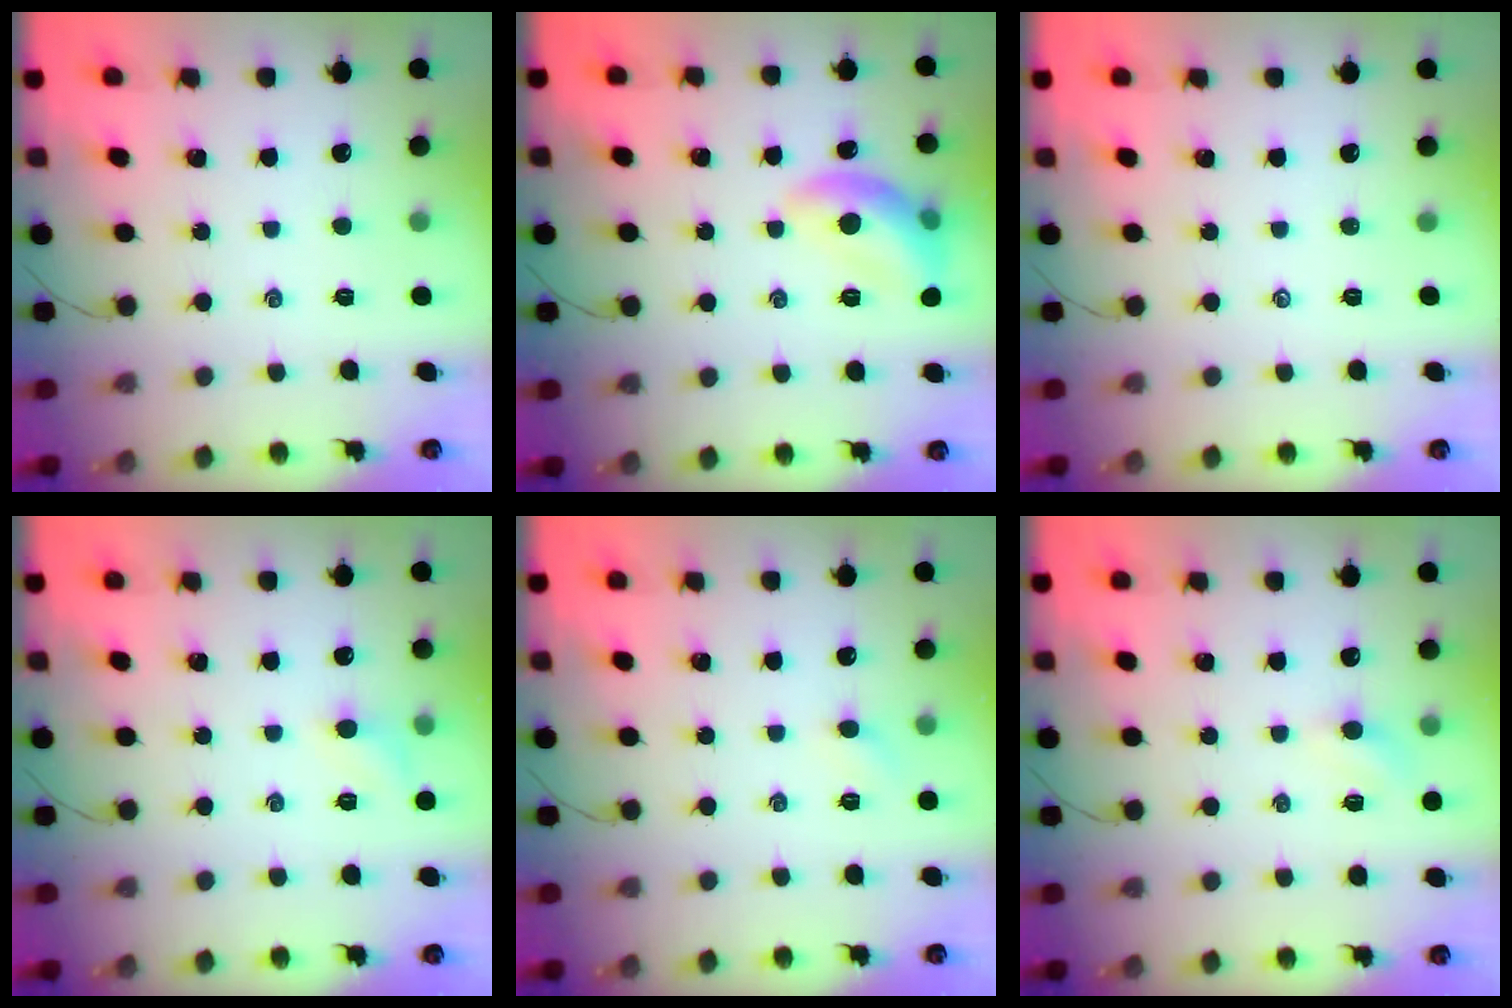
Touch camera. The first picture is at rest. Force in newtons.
{"total": 11.7, "press": 11.7, "slide": 1.0}
{"total": 0.0}
{"total": 5.7, "press": 5.5, "slide": 1.7}
{"total": 2.4, "press": 2.3, "slide": 0.7}
{"total": 3.6, "press": 3.4, "slide": 1.1}